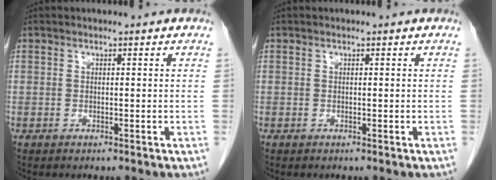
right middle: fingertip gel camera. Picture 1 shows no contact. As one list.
[{"total": 0.0}]